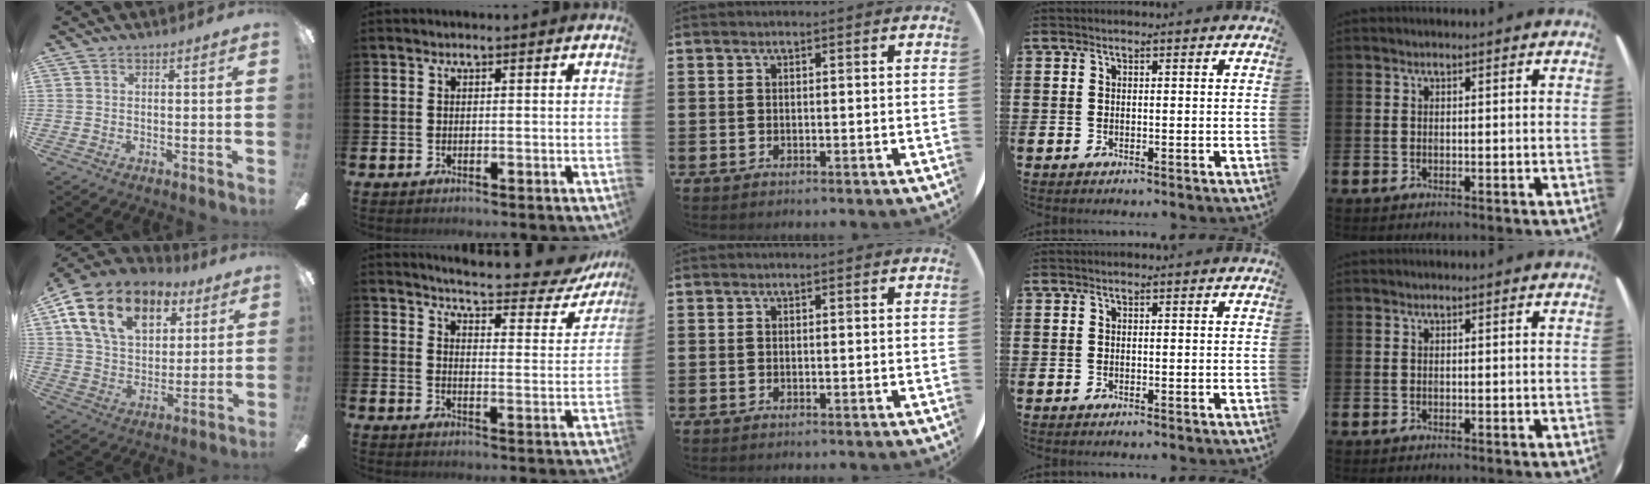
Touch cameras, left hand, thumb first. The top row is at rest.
{"thumb": {"total": 17.7, "force": [9.1, 11.4, 10.0], "torque": [-0.170, -0.026, 0.167]}, "index": {"total": 5.0, "force": [4.8, 0.6, 1.2], "torque": [-0.035, -0.046, 0.074]}}